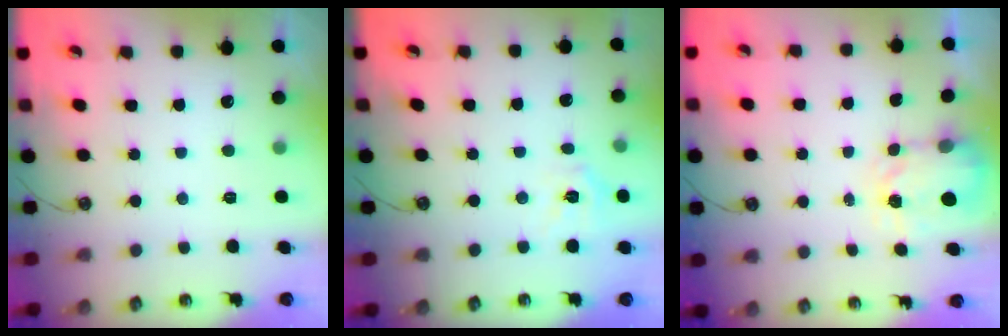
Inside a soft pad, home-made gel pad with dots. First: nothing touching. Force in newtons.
{"total": 8.7, "press": 8.7, "slide": 1.1}
{"total": 3.8, "press": 3.7, "slide": 0.5}